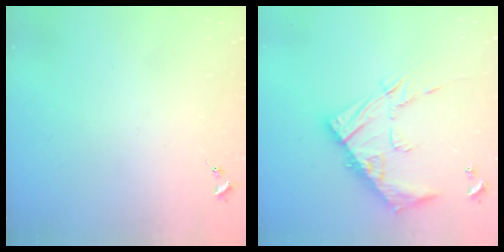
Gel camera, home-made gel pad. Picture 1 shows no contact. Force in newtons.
{"total": 17.3, "press": 17.3, "slide": 1.4}